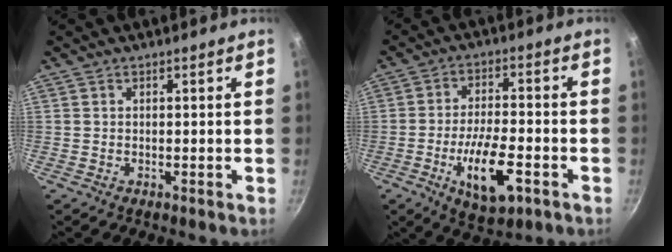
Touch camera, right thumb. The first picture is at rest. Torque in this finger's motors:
{"motor_torque": [1.52, 1.21, 1.39, -0.52, 0.36]}